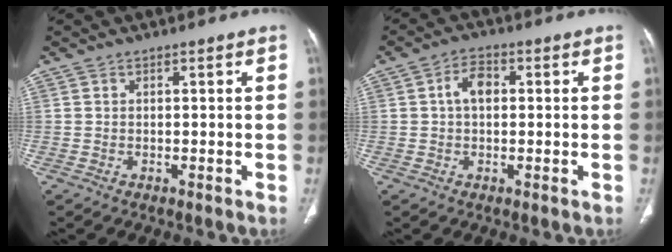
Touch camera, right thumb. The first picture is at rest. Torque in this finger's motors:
{"motor_torque": [-0.23, 0.17, 0.62, 0.16, 0.07]}